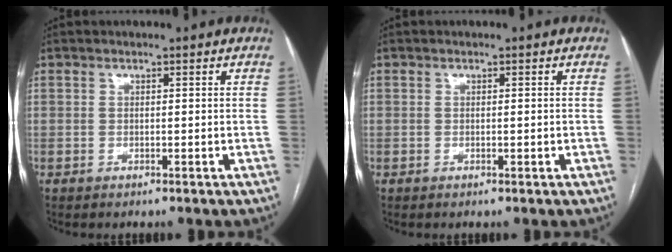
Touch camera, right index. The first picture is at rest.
{"total": 0.5, "force": [-0.1, 0.2, 0.5], "torque": [-0.012, -0.001, 0.005]}